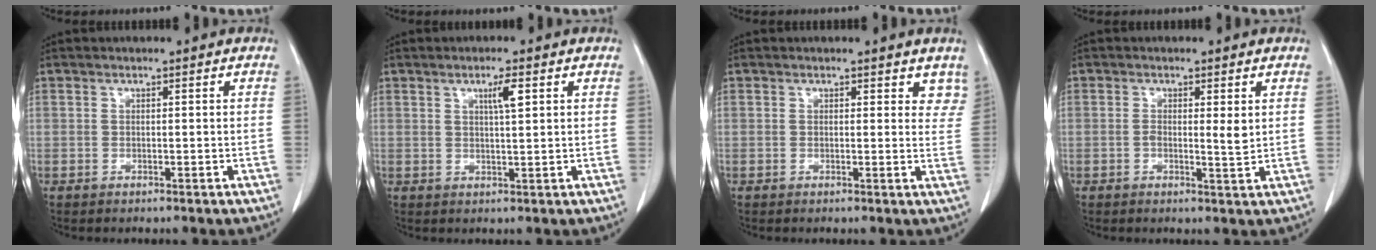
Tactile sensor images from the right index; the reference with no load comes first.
{"total": 3.0, "force": [1.3, 0.1, 2.7], "torque": [-0.047, -0.002, 0.021]}
{"total": 3.7, "force": [3.0, 1.9, 0.9], "torque": [0.017, -0.008, 0.018]}
{"total": 2.8, "force": [0.4, 0.5, 2.7], "torque": [-0.044, -0.004, 0.005]}